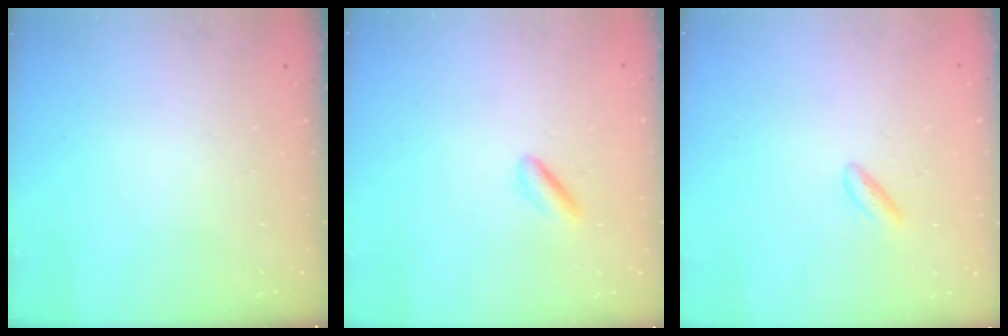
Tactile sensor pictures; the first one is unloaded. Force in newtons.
{"total": 2.4, "press": 2.2, "slide": 0.8}
{"total": 2.8, "press": 2.6, "slide": 1.3}